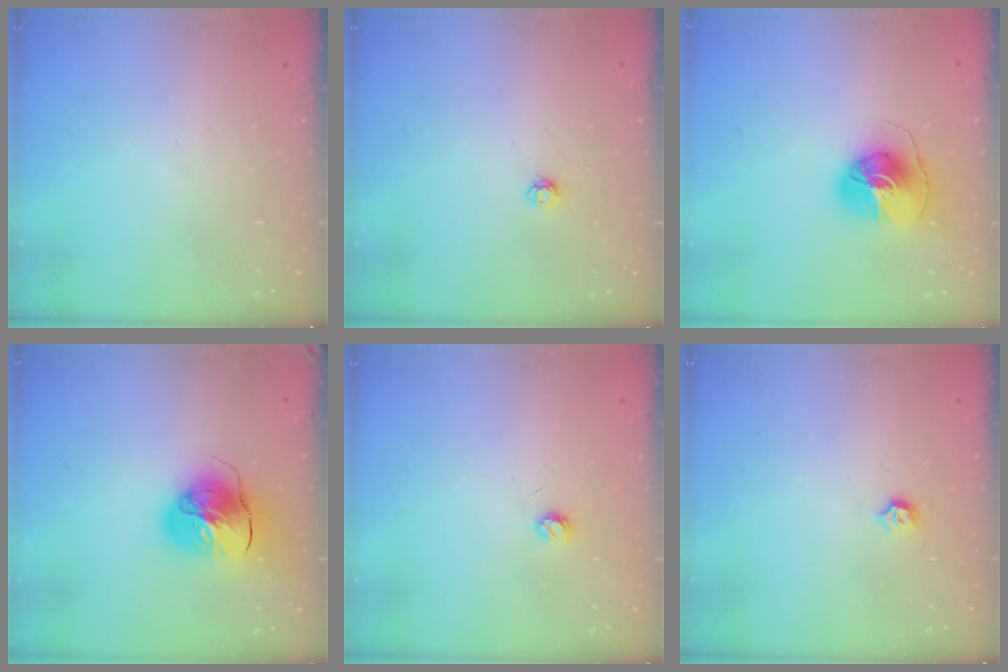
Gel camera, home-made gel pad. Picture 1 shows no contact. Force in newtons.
{"total": 3.9, "press": 3.8, "slide": 0.5}
{"total": 8.6, "press": 8.5, "slide": 0.7}
{"total": 12.1, "press": 12.0, "slide": 1.7}
{"total": 3.2, "press": 3.2, "slide": 0.3}
{"total": 3.7, "press": 3.6, "slide": 0.6}